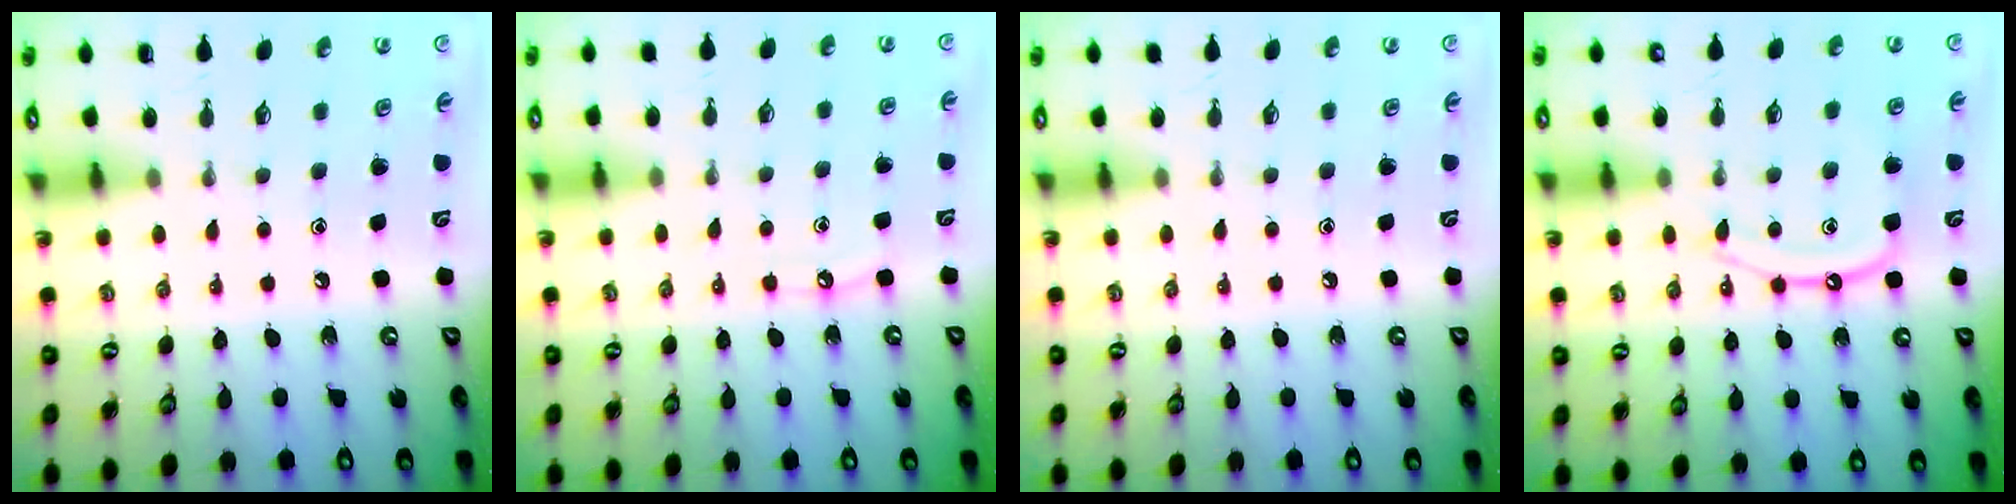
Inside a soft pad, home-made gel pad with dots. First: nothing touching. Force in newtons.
{"total": 5.9, "press": 5.9, "slide": 0.6}
{"total": 2.3, "press": 2.2, "slide": 0.4}
{"total": 11.4, "press": 11.4, "slide": 1.2}